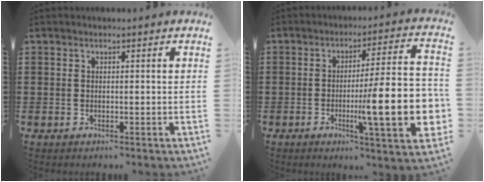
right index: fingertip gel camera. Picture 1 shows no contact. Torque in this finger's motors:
{"motor_torque": [1.60, -0.54, 1.05, 0.21]}